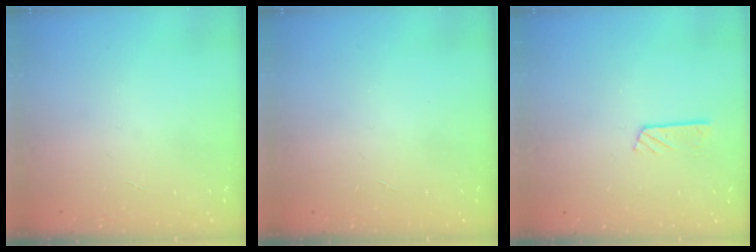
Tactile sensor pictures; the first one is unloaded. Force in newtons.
{"total": 0.0}
{"total": 2.8, "press": 2.8, "slide": 0.2}